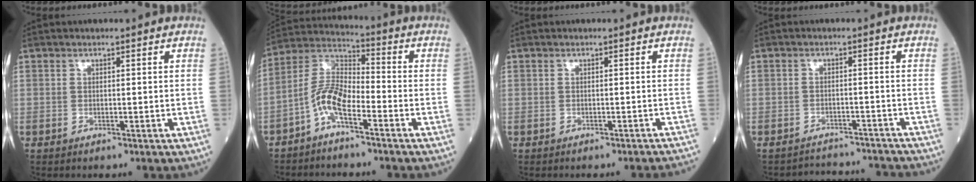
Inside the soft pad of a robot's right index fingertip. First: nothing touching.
{"total": 7.6, "force": [-4.1, 2.2, 6.0], "torque": [-0.136, 0.016, -0.086]}
{"total": 4.2, "force": [-4.0, -0.7, 1.2], "torque": [-0.005, -0.009, -0.045]}
{"total": 7.6, "force": [-7.5, 1.0, -0.1], "torque": [0.005, 0.014, -0.096]}